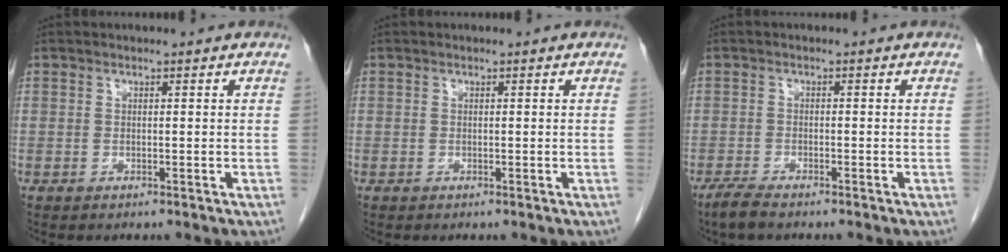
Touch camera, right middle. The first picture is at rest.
{"total": 0.0}
{"total": 3.0, "force": [-2.4, 0.4, 1.7], "torque": [-0.040, -0.008, -0.045]}